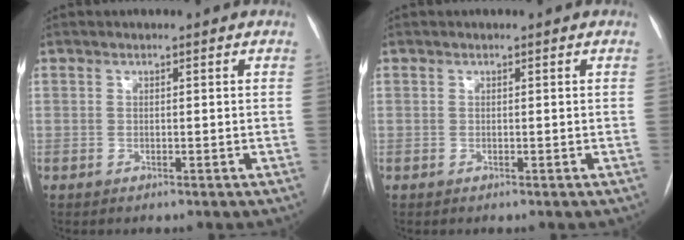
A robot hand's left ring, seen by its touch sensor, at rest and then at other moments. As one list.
[{"total": 0.0}]